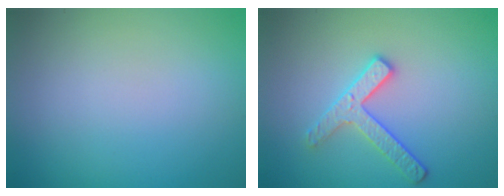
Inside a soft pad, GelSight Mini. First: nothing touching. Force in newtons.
{"total": 2.6, "press": 2.5, "slide": 0.4}